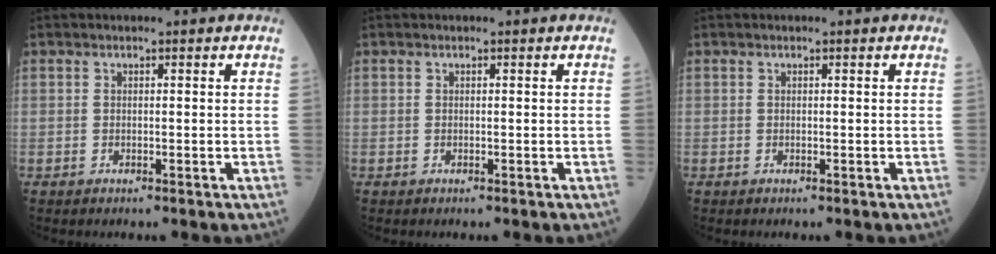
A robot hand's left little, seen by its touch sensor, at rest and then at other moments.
{"total": 0.0}
{"total": 0.0}